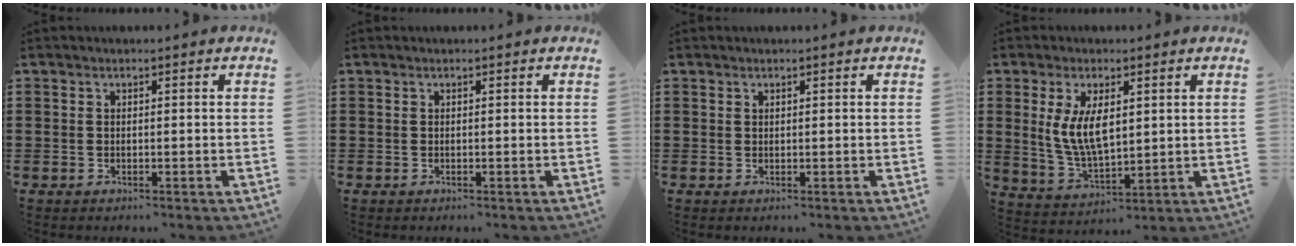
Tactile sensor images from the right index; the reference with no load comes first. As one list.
[{"total": 0.0}, {"total": 0.0}, {"total": 7.3, "force": [1.4, 3.4, 6.3], "torque": [-0.139, 0.002, 0.023]}]